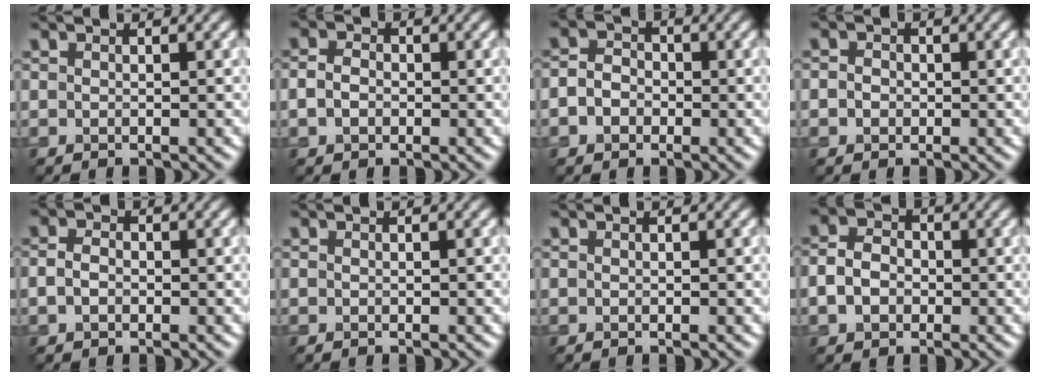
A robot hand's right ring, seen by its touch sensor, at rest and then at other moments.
{"total": 2.3, "force": [-0.3, 1.8, 1.4], "torque": [-0.032, -0.001, -0.011]}
{"total": 2.6, "force": [-0.8, 2.2, 1.3], "torque": [-0.013, -0.003, -0.025]}
{"total": 1.9, "force": [0.2, 1.7, 0.9], "torque": [-0.006, 0.008, -0.017]}
{"total": 1.9, "force": [-0.4, 1.4, 1.2], "torque": [-0.029, -0.002, -0.012]}
{"total": 0.0}
{"total": 0.0}
{"total": 3.4, "force": [-0.7, 2.7, 2.0], "torque": [-0.042, -0.001, -0.020]}